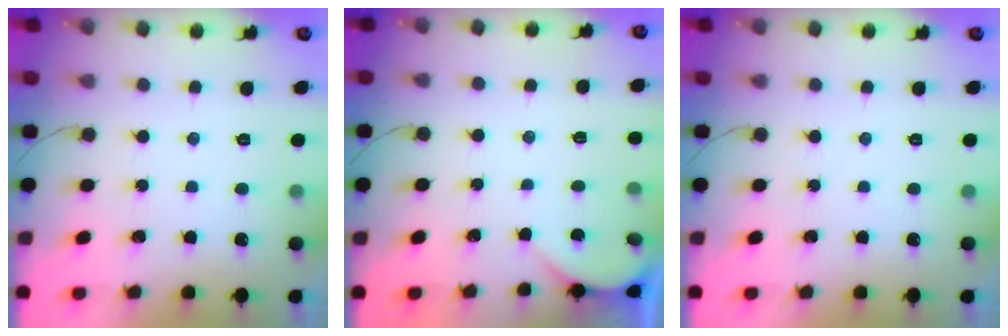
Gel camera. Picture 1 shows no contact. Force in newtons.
{"total": 2.3, "press": 2.3, "slide": 0.2}
{"total": 0.0}